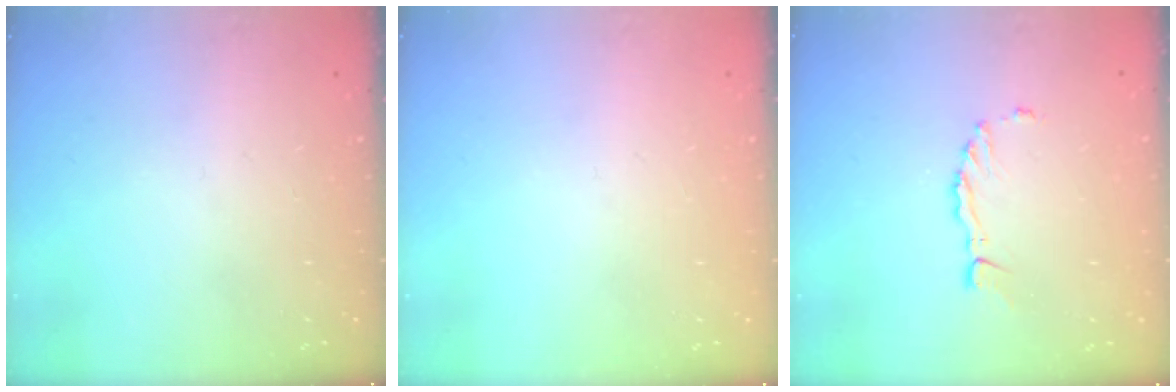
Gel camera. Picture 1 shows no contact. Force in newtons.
{"total": 0.0}
{"total": 2.1, "press": 2.1, "slide": 0.2}